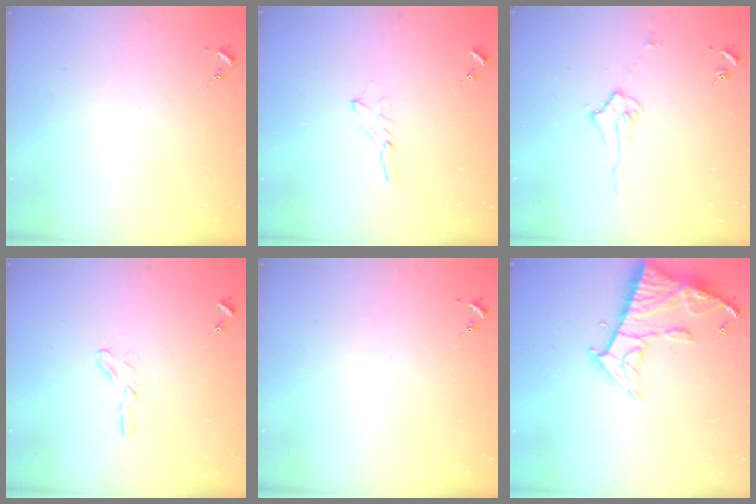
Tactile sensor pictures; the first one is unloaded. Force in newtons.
{"total": 2.0, "press": 2.0, "slide": 0.2}
{"total": 5.2, "press": 5.1, "slide": 0.9}
{"total": 3.8, "press": 3.8, "slide": 0.3}
{"total": 0.0}
{"total": 13.0, "press": 12.9, "slide": 1.4}